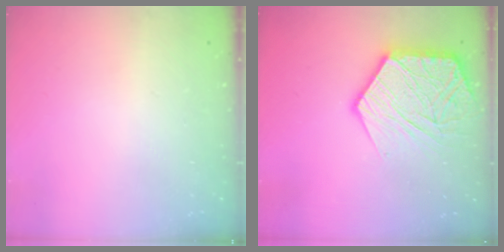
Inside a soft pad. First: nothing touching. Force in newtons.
{"total": 18.3, "press": 18.2, "slide": 0.9}